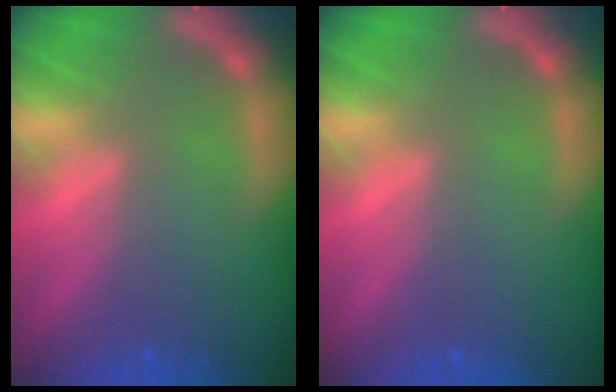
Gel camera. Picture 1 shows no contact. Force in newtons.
{"total": 0.0}